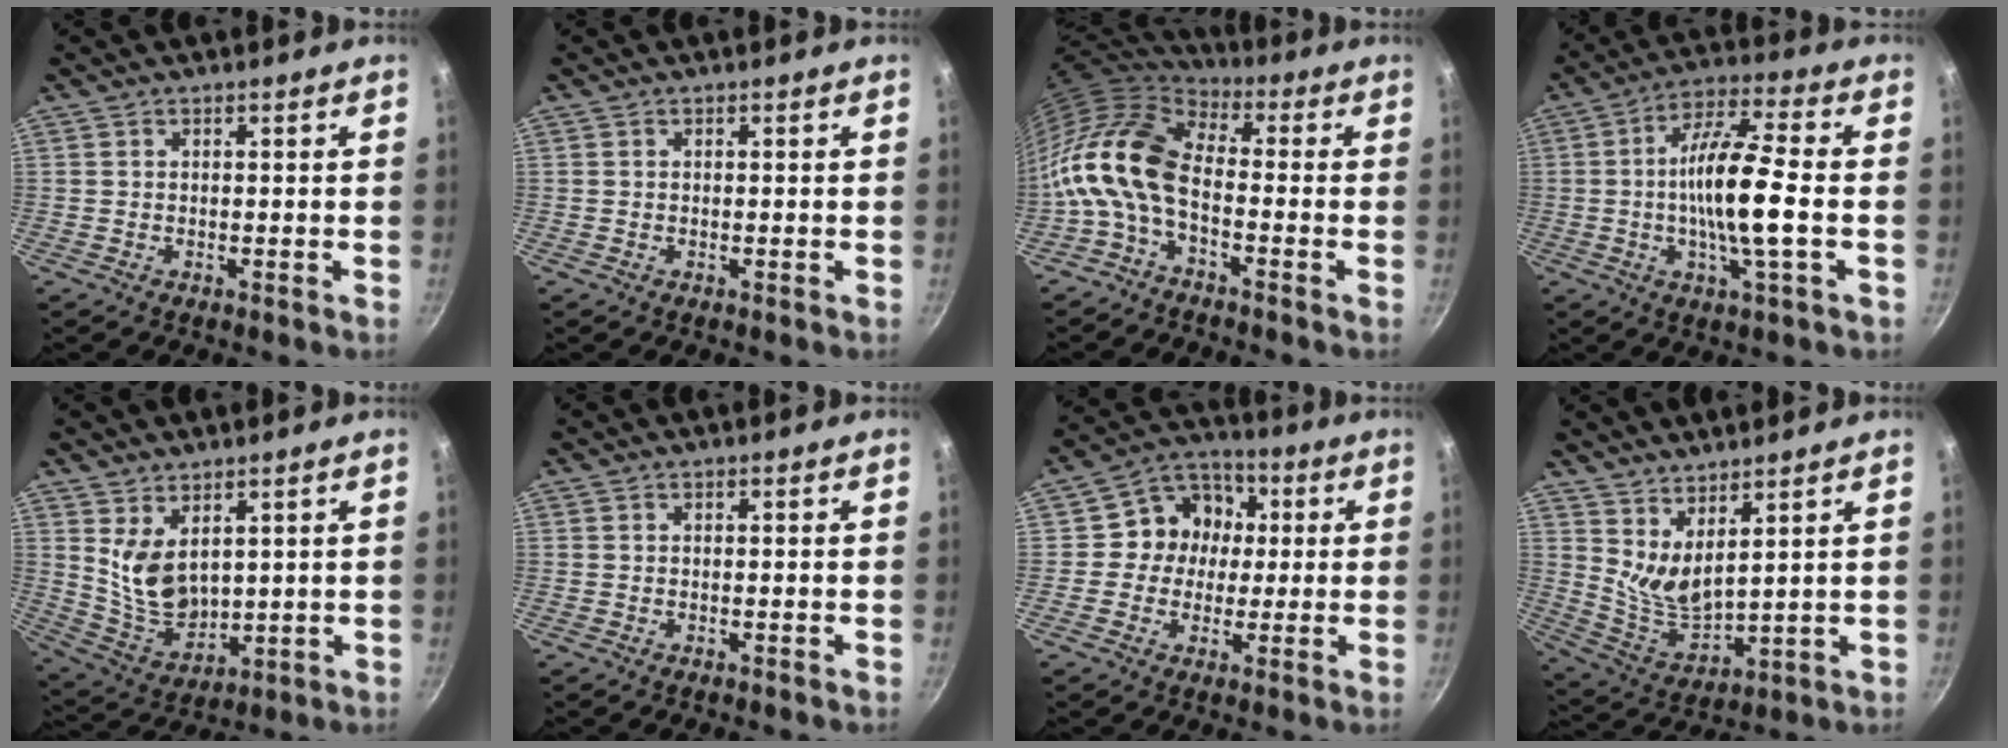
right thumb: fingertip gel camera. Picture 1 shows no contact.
{"total": 0.0}
{"total": 13.6, "force": [-3.2, 7.3, 11.0], "torque": [-0.212, 0.037, -0.084]}
{"total": 13.6, "force": [-1.5, 2.6, 13.3], "torque": [-0.241, 0.023, -0.036]}
{"total": 9.0, "force": [3.6, 5.4, 6.3], "torque": [-0.096, -0.044, 0.089]}
{"total": 0.0}
{"total": 10.1, "force": [0.9, 9.2, 4.2], "torque": [-0.022, 0.019, -0.006]}
{"total": 8.6, "force": [5.6, 2.7, 5.9], "torque": [-0.097, -0.068, 0.115]}